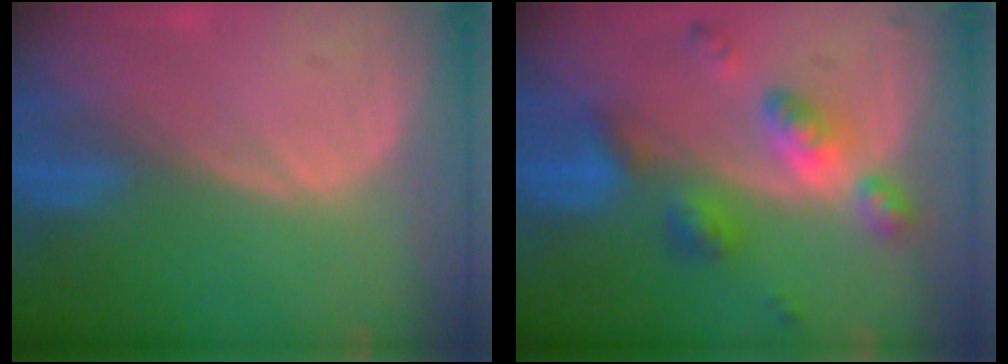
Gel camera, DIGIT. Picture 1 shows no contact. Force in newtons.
{"total": 7.4, "press": 7.3, "slide": 0.5}